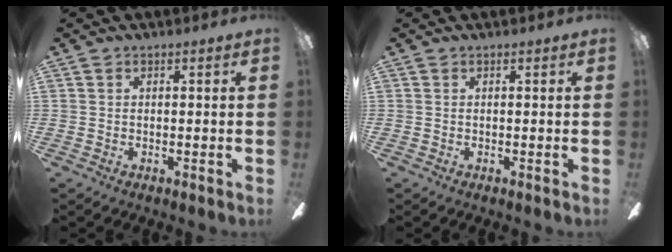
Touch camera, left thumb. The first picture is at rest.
{"total": 0.0}